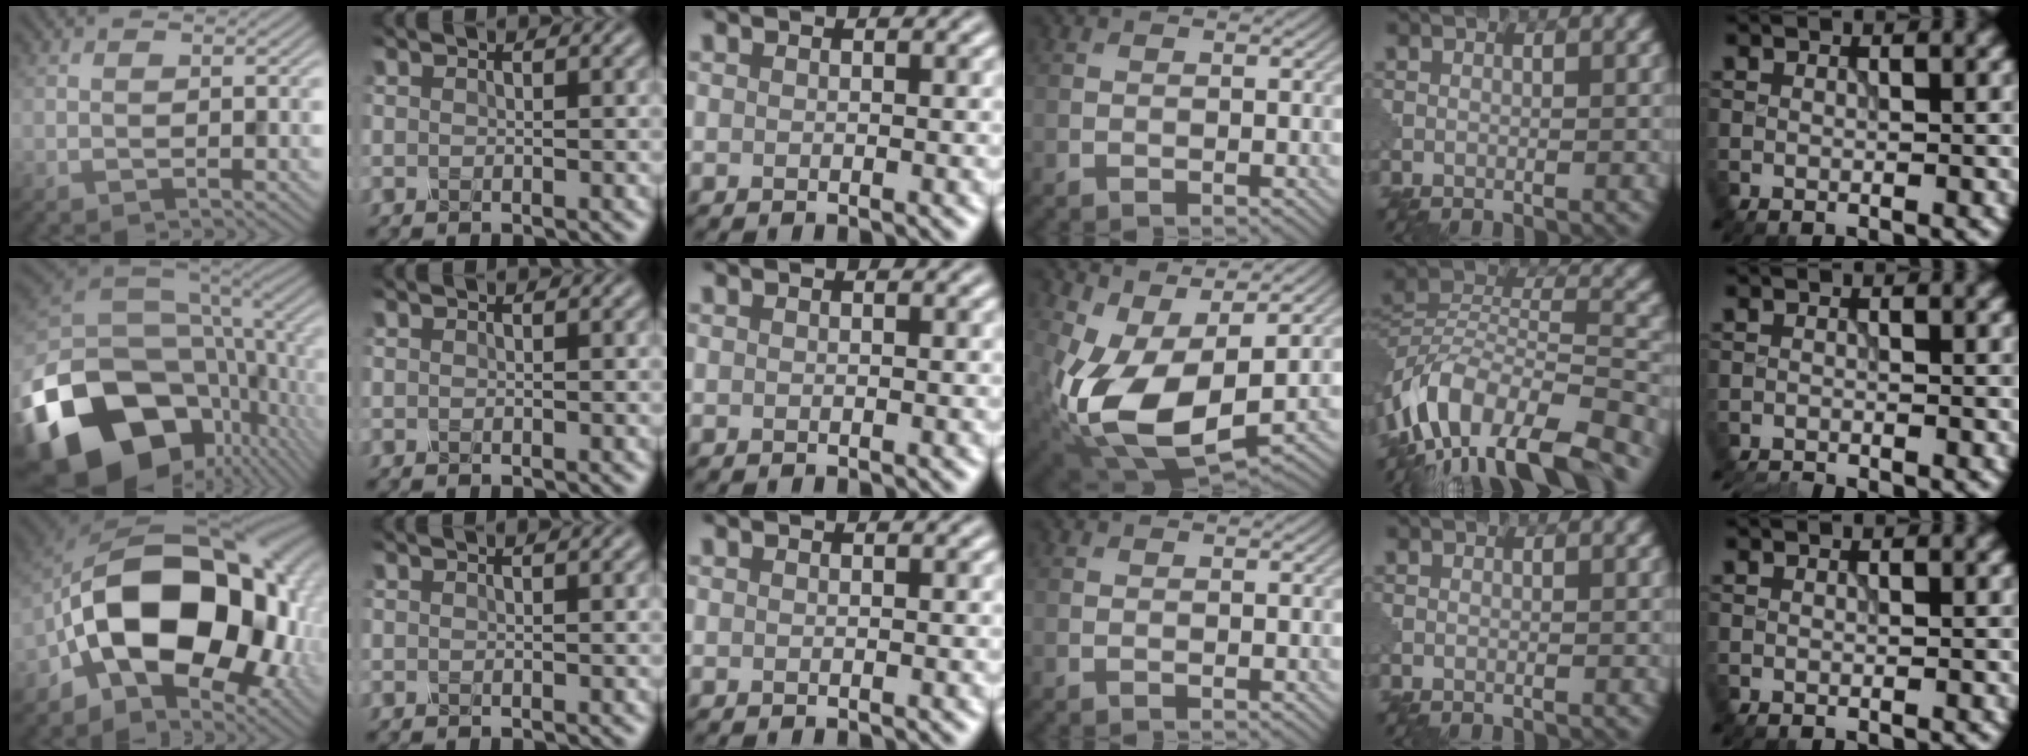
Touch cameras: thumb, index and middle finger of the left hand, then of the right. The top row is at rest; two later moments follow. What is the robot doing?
{"motion": "shake", "object": "sieve"}